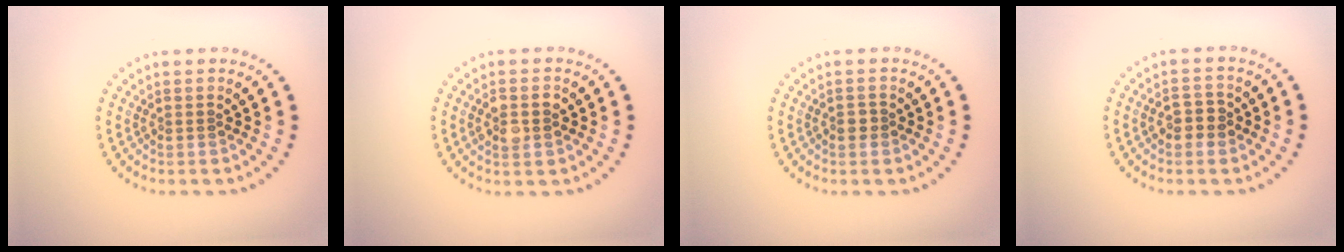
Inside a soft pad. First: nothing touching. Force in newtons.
{"total": 2.2, "press": 2.2, "slide": 0.2}
{"total": 1.0, "press": 1.0, "slide": 0.4}
{"total": 1.9, "press": 1.7, "slide": 0.6}